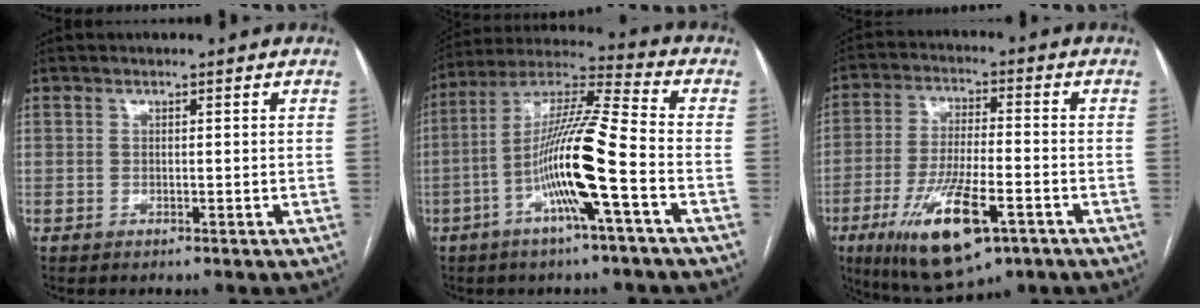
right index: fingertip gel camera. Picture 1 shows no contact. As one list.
[{"total": 14.5, "force": [-4.5, -0.1, 13.8], "torque": [-0.263, 0.009, -0.090]}, {"total": 15.0, "force": [-7.0, 4.2, 12.6], "torque": [-0.242, -0.020, -0.109]}]